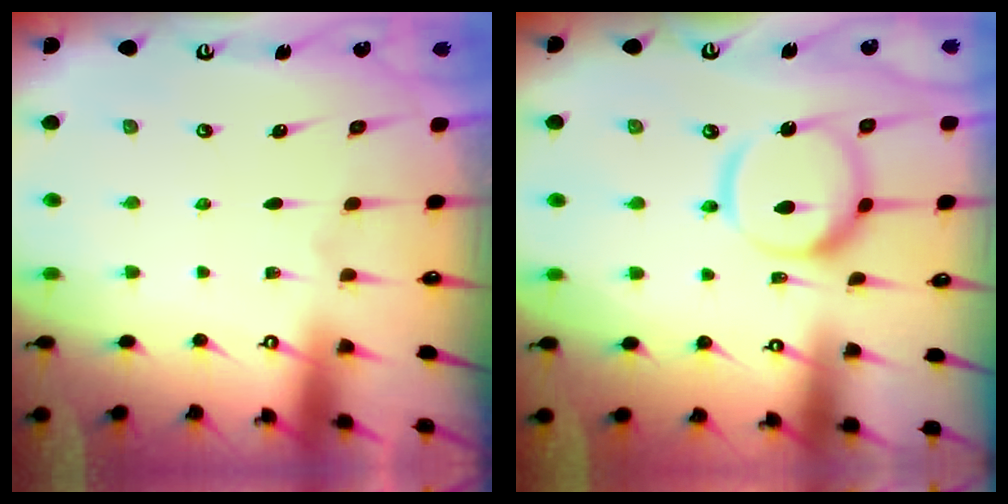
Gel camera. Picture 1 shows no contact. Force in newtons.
{"total": 13.8, "press": 13.7, "slide": 1.7}